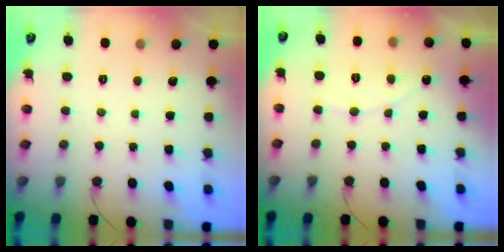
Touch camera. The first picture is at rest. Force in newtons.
{"total": 4.3, "press": 4.3, "slide": 0.4}